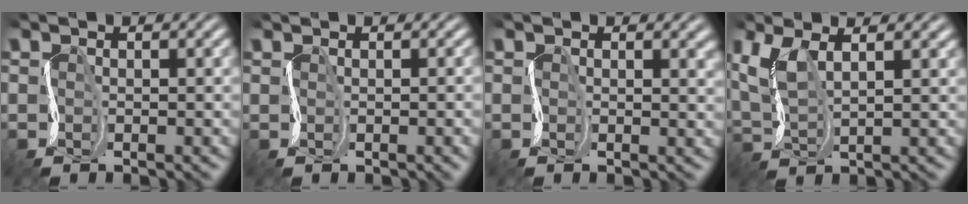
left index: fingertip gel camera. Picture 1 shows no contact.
{"total": 0.9, "force": [0.4, 0.4, 0.7], "torque": [0.003, 0.002, 0.010]}
{"total": 2.3, "force": [0.8, 1.2, 1.8], "torque": [-0.005, 0.004, 0.008]}
{"total": 4.3, "force": [2.8, 1.6, 2.9], "torque": [-0.082, 0.007, 0.056]}